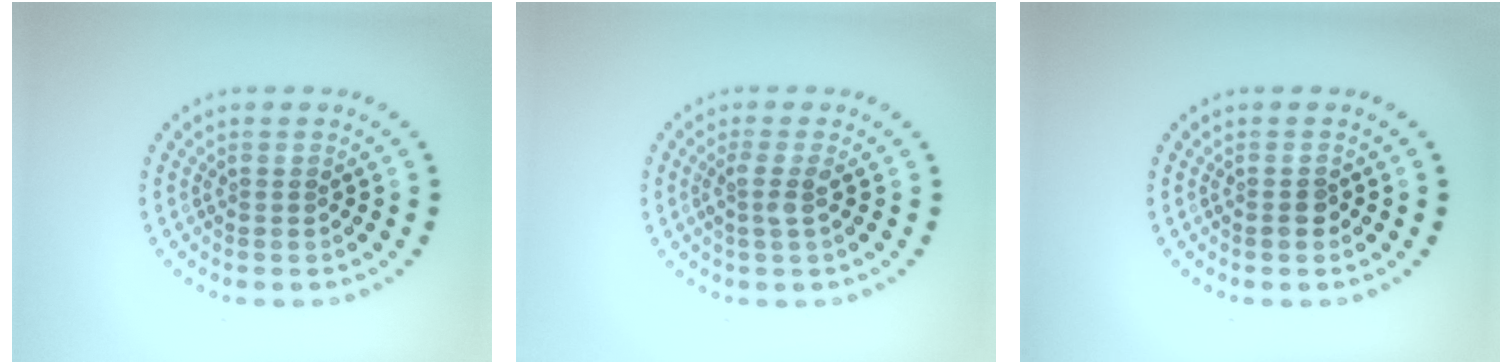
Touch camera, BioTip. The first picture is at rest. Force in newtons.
{"total": 1.6, "press": 1.3, "slide": 1.1}
{"total": 1.3, "press": 1.1, "slide": 0.6}